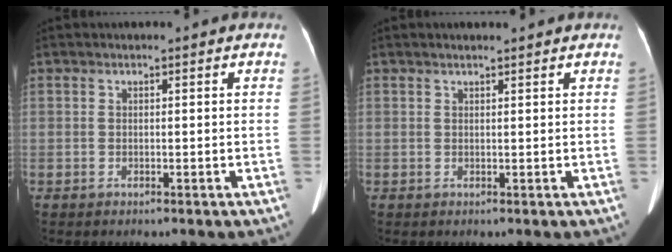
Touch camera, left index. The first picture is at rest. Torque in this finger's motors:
{"motor_torque": [-0.37, 0.13, -0.23, 0.00]}